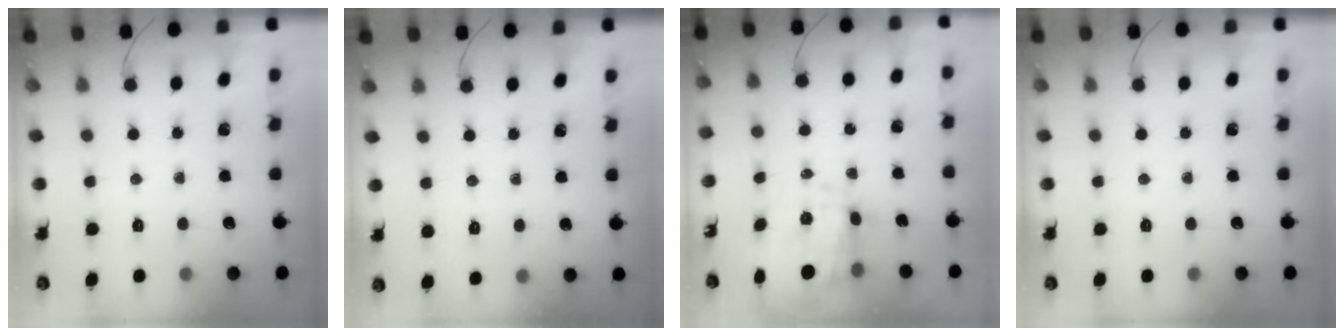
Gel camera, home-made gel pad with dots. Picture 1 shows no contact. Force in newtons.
{"total": 2.1, "press": 1.2, "slide": 1.7}
{"total": 8.7, "press": 8.5, "slide": 1.7}
{"total": 0.0}